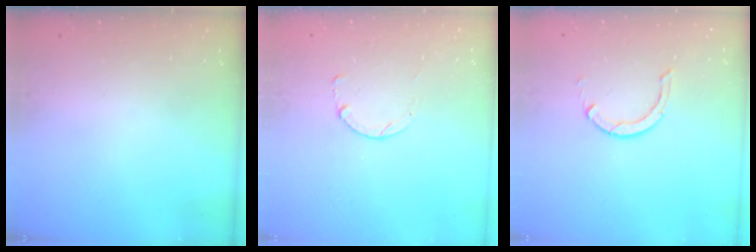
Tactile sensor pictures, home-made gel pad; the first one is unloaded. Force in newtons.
{"total": 0.0}
{"total": 2.9, "press": 2.9, "slide": 0.4}